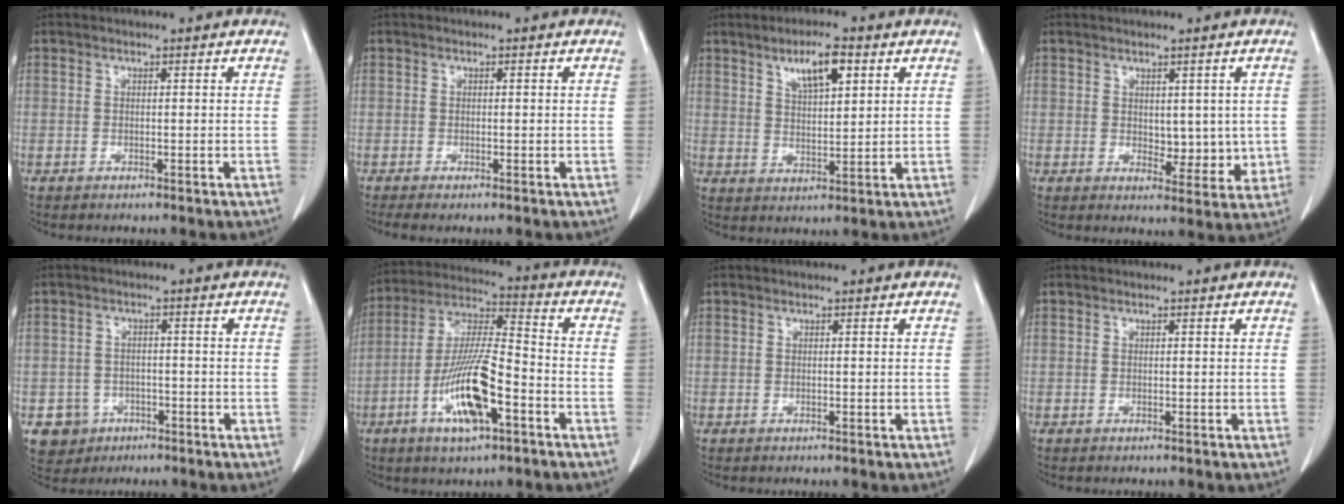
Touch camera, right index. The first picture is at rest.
{"total": 2.3, "force": [-0.9, 0.8, 1.9], "torque": [-0.052, 0.001, -0.016]}
{"total": 7.5, "force": [3.9, 2.3, 6.0], "torque": [-0.109, 0.004, 0.071]}
{"total": 6.2, "force": [0.4, 3.7, 4.9], "torque": [-0.055, -0.002, 0.018]}
{"total": 5.6, "force": [-2.4, 5.0, 0.8], "torque": [-0.013, 0.011, -0.031]}
{"total": 14.4, "force": [-5.6, 3.4, 12.8], "torque": [-0.257, -0.003, -0.098]}
{"total": 0.0}
{"total": 0.0}